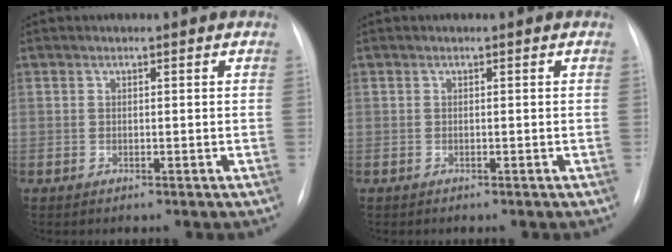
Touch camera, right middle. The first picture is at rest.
{"total": 0.0}